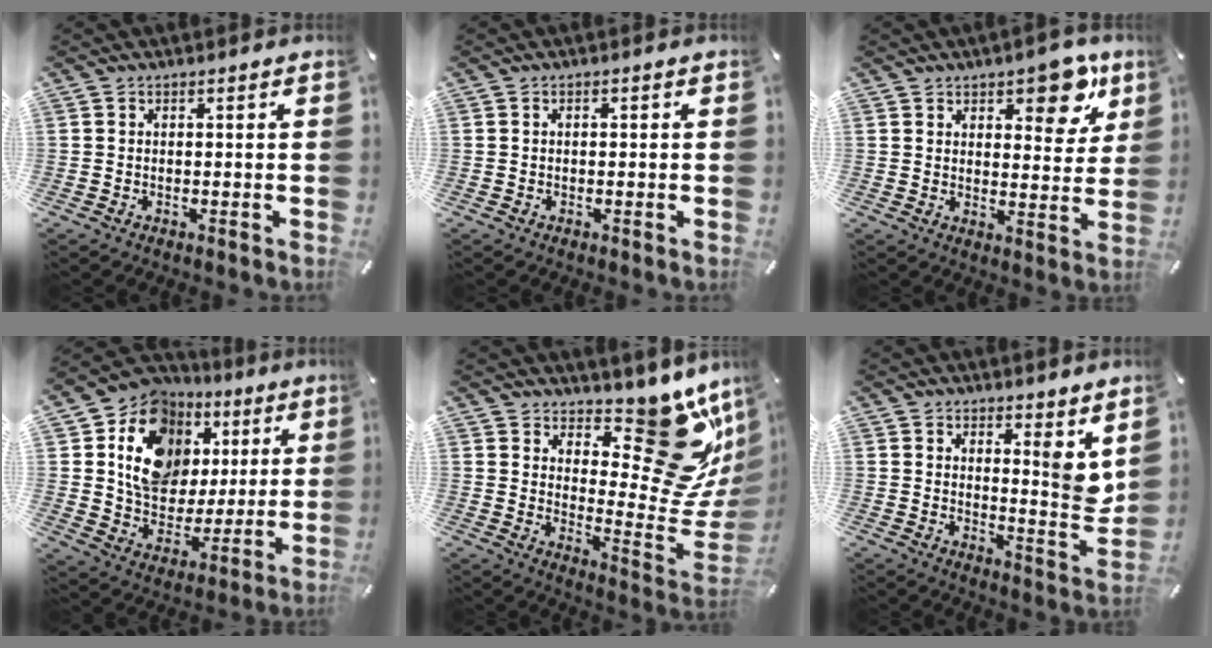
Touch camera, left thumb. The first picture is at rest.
{"total": 0.6, "force": [-0.1, 0.4, 0.4], "torque": [-0.007, 0.002, -0.002]}
{"total": 9.9, "force": [6.5, 4.9, 5.6], "torque": [-0.048, -0.040, 0.106]}
{"total": 15.6, "force": [5.2, 13.0, 6.9], "torque": [-0.133, -0.025, 0.102]}
{"total": 17.2, "force": [10.7, 8.0, 10.9], "torque": [-0.101, -0.109, 0.170]}
{"total": 7.0, "force": [4.7, 2.3, 4.6], "torque": [-0.042, -0.052, 0.080]}